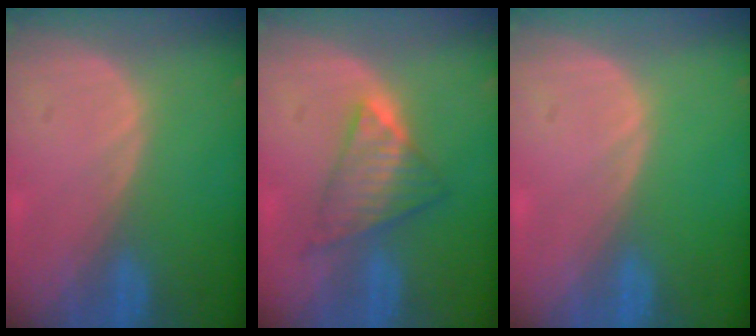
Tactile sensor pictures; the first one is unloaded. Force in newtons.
{"total": 6.1, "press": 6.0, "slide": 1.0}
{"total": 0.0}